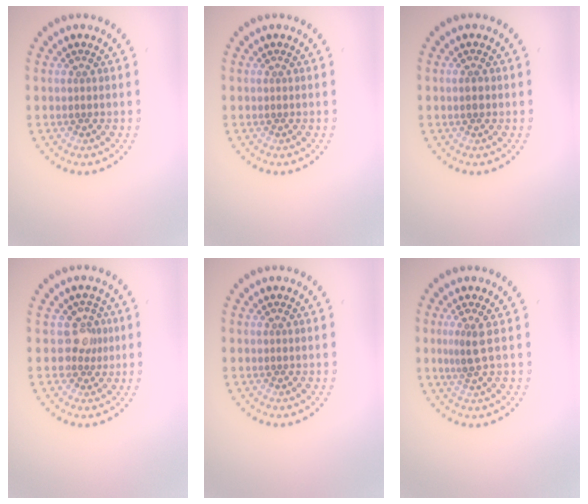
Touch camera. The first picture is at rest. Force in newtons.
{"total": 0.0}
{"total": 1.2, "press": 1.2, "slide": 0.2}
{"total": 2.1, "press": 1.6, "slide": 1.4}
{"total": 0.0}
{"total": 1.7, "press": 1.3, "slide": 1.2}